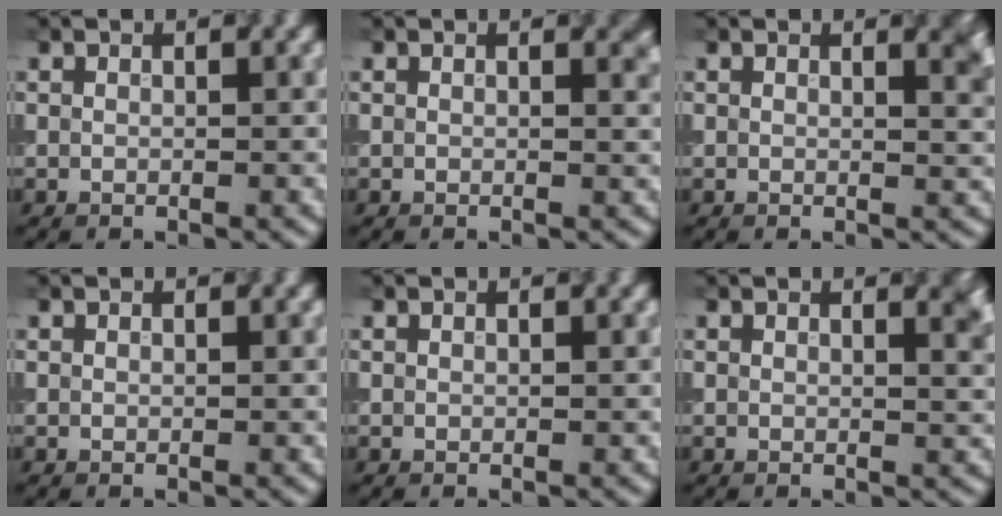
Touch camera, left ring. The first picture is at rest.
{"total": 1.0, "force": [0.6, 0.3, 0.7], "torque": [-0.004, -0.001, 0.009]}
{"total": 2.2, "force": [1.3, 0.8, 1.7], "torque": [-0.007, 0.001, 0.015]}
{"total": 0.0}
{"total": 0.0}
{"total": 1.9, "force": [1.1, 0.7, 1.4], "torque": [-0.006, 0.001, 0.013]}